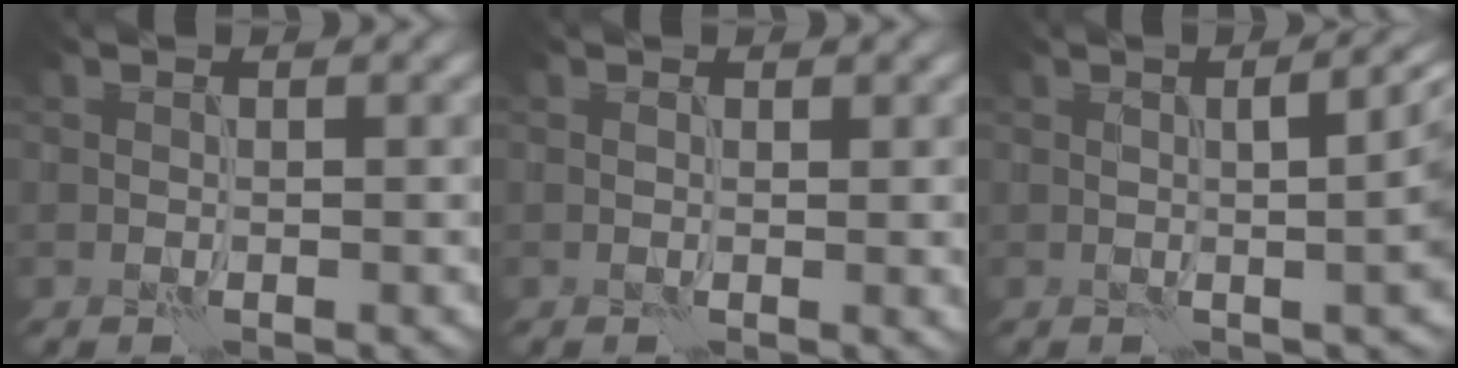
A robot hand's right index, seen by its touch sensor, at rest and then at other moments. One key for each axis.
{"total": 1.3, "fx": 0.3, "fy": 0.3, "fz": 1.2, "tx": -0.017, "ty": -0.002, "tz": 0.005}
{"total": 9.3, "fx": 1.6, "fy": 4.0, "fz": 8.2, "tx": -0.048, "ty": 0.042, "tz": -0.001}